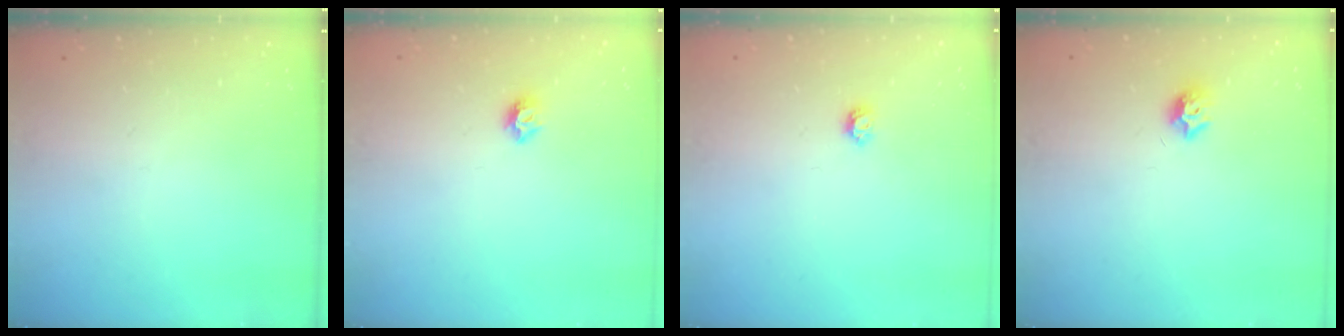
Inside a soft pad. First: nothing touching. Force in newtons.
{"total": 6.0, "press": 5.9, "slide": 0.7}
{"total": 3.9, "press": 3.9, "slide": 0.6}
{"total": 6.9, "press": 6.9, "slide": 0.3}